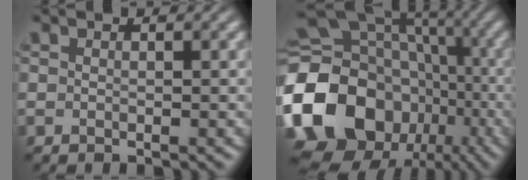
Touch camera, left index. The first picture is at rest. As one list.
[{"total": 19.8, "force": [-5.1, 16.2, 10.0], "torque": [-0.225, 0.001, -0.093]}]